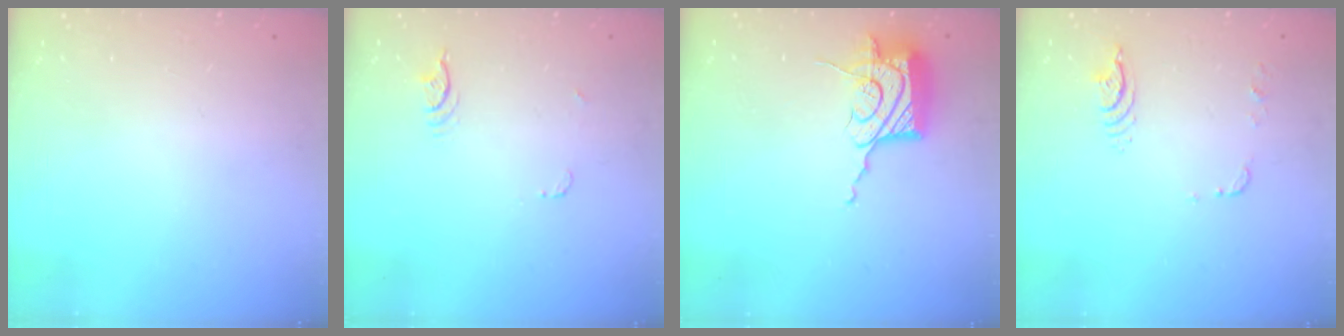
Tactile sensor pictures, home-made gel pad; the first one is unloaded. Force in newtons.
{"total": 3.9, "press": 3.5, "slide": 1.7}
{"total": 17.2, "press": 17.1, "slide": 0.7}
{"total": 6.7, "press": 6.7, "slide": 0.5}